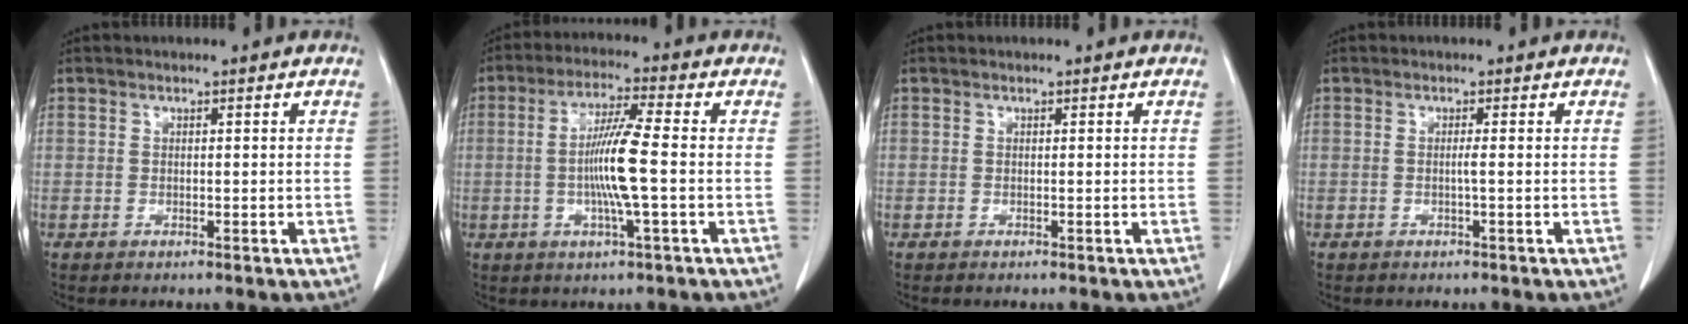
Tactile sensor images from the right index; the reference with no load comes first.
{"total": 8.9, "force": [-0.9, -0.3, 8.9], "torque": [-0.171, -0.002, -0.022]}
{"total": 0.0}
{"total": 0.9, "force": [-0.1, -0.2, 0.8], "torque": [-0.012, 0.000, -0.004]}